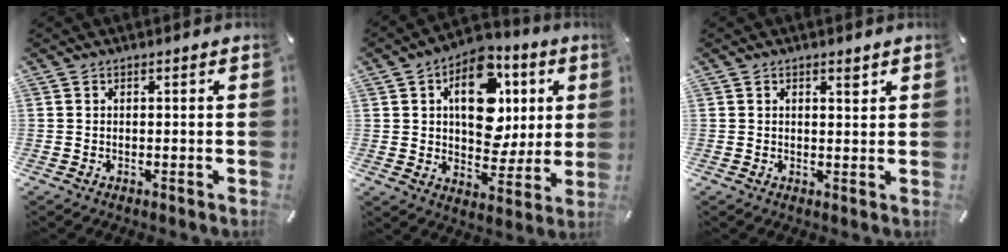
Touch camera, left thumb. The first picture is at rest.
{"total": 17.0, "force": [4.7, 11.7, 11.3], "torque": [-0.144, -0.017, 0.084]}
{"total": 1.9, "force": [1.1, 0.8, 1.3], "torque": [-0.020, -0.003, 0.018]}